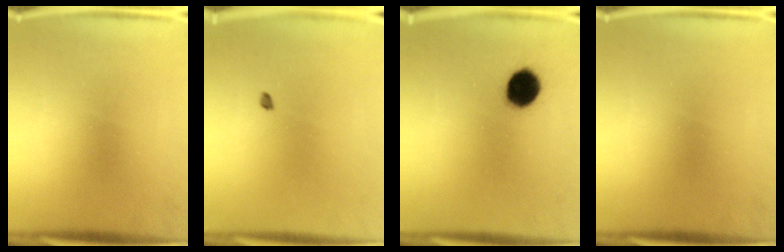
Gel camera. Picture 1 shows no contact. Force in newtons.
{"total": 0.9}
{"total": 7.3}
{"total": 0.0}